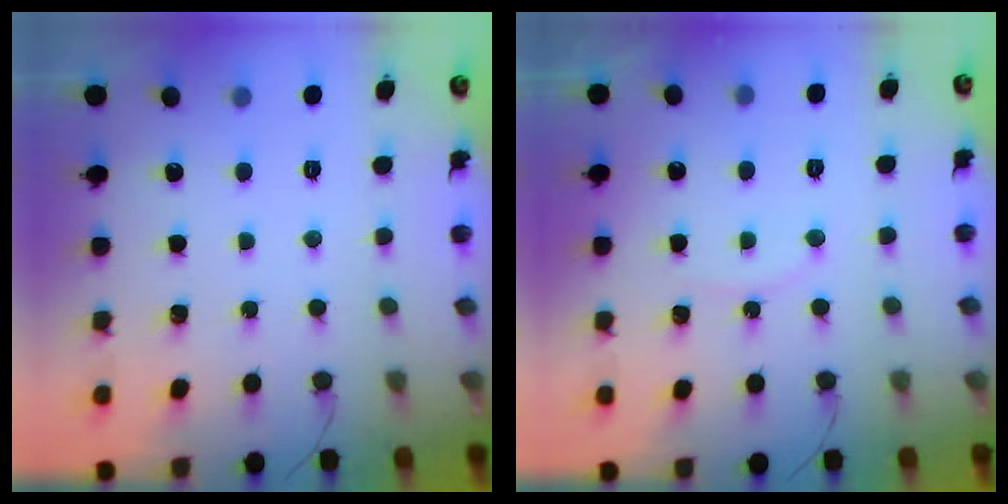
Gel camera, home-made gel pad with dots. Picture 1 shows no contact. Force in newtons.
{"total": 4.1, "press": 4.0, "slide": 0.5}